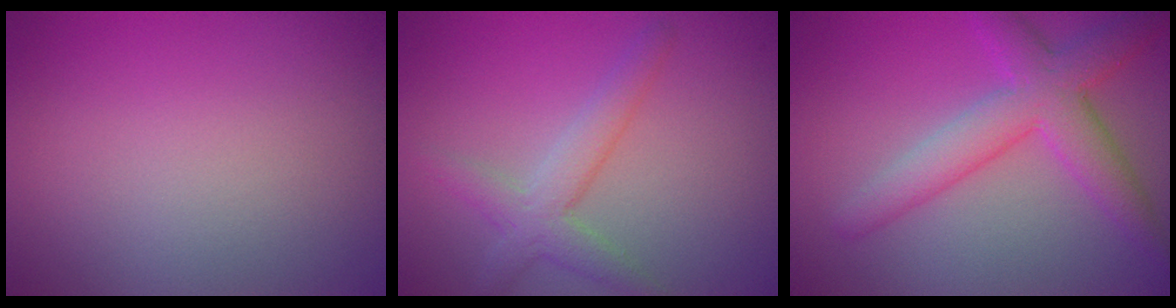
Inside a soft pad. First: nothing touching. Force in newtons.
{"total": 3.2, "press": 3.2, "slide": 0.1}
{"total": 5.4, "press": 5.4, "slide": 0.2}